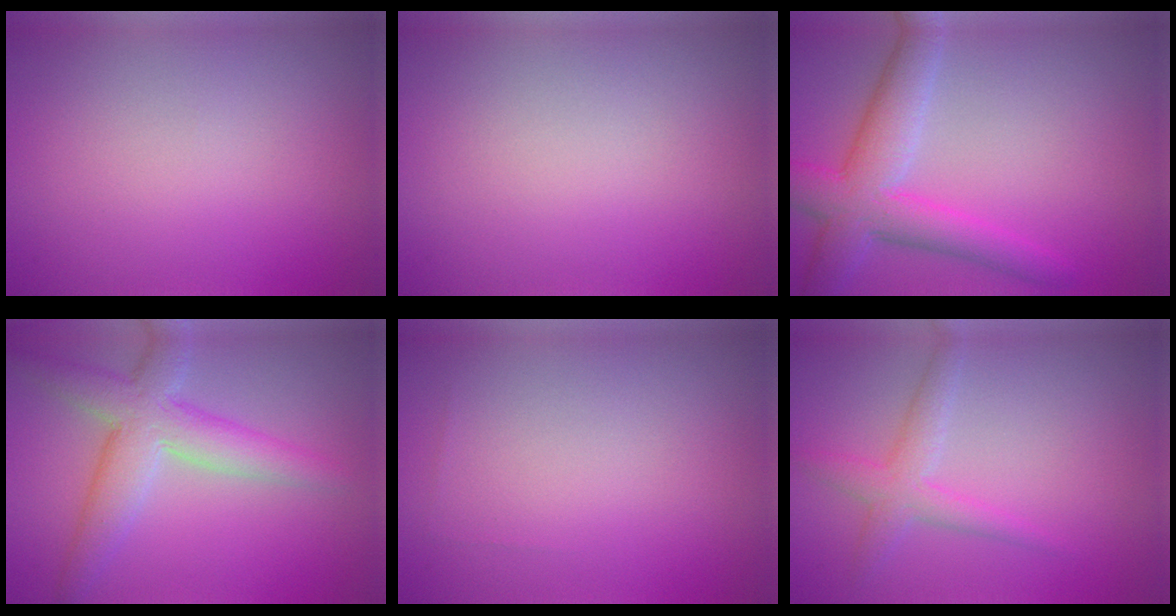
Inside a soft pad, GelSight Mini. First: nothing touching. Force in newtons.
{"total": 0.0}
{"total": 6.3, "press": 6.3, "slide": 0.2}
{"total": 5.6, "press": 5.6, "slide": 0.3}
{"total": 0.0}
{"total": 2.6, "press": 2.6, "slide": 0.0}